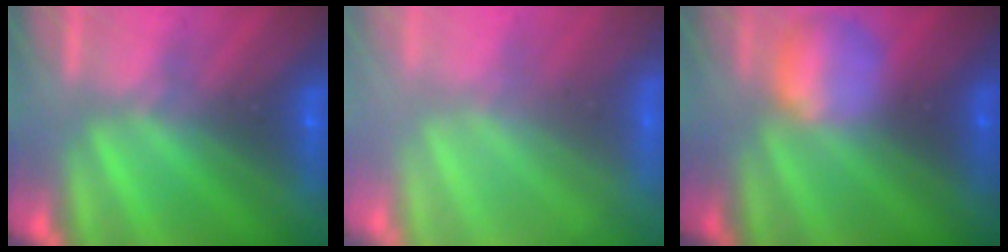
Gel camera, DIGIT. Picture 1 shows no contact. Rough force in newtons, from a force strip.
{"total": 7.4}
{"total": 2.4}